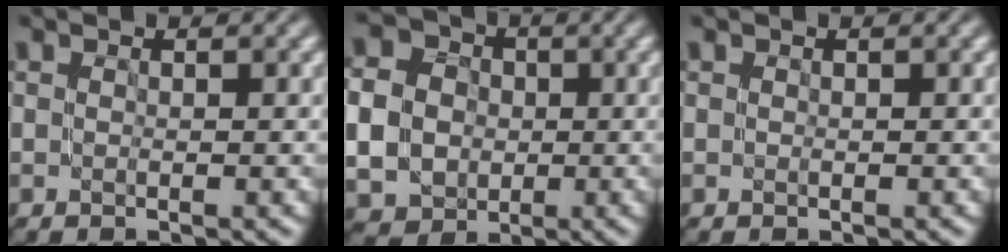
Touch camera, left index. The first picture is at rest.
{"total": 6.6, "force": [-0.4, 5.7, 3.3], "torque": [-0.077, 0.000, -0.014]}
{"total": 0.0}